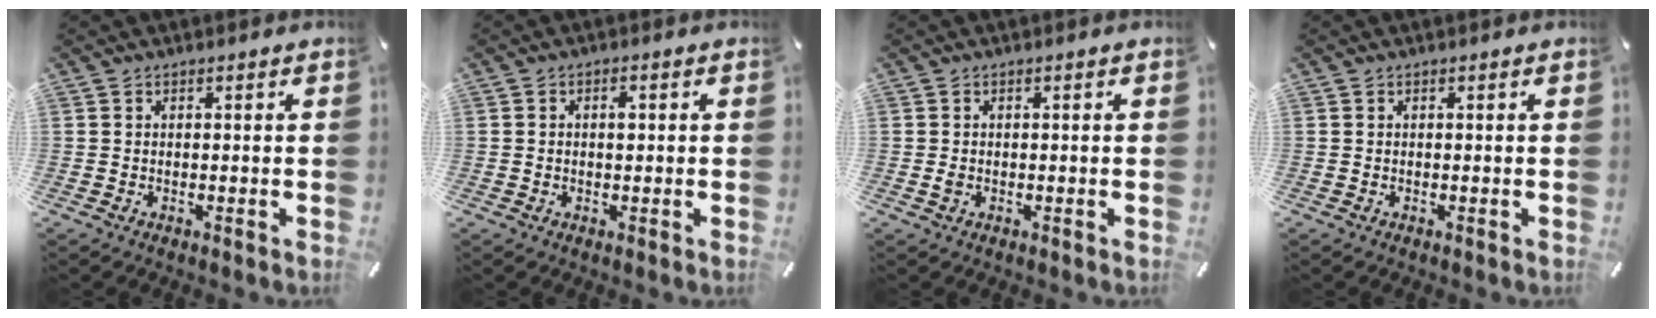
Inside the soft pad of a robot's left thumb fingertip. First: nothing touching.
{"total": 1.8, "force": [0.1, 1.0, 1.5], "torque": [-0.021, 0.001, -0.001]}
{"total": 1.1, "force": [-0.2, 0.7, 0.8], "torque": [-0.017, 0.001, -0.004]}
{"total": 0.0}